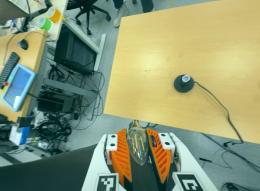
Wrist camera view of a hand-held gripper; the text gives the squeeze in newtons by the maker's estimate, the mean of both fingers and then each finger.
{"total": 13.7, "left": 13.9, "right": 13.5}